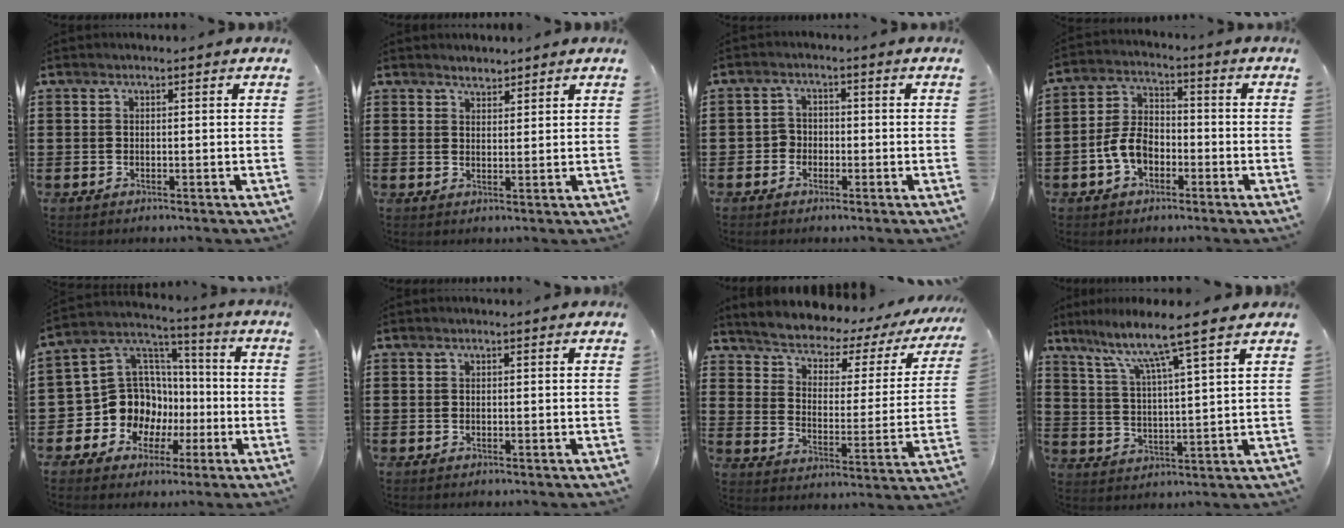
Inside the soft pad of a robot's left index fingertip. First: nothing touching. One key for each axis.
{"total": 2.0, "fx": 1.9, "fy": 0.5, "fz": -0.1, "tx": -0.002, "ty": 0.003, "tz": 0.037}
{"total": 2.3, "fx": -1.2, "fy": 1.9, "fz": 0.3, "tx": -0.016, "ty": 0.006, "tz": -0.029}
{"total": 6.2, "fx": -2.5, "fy": 4.0, "fz": 4.1, "tx": -0.099, "ty": 0.007, "tz": -0.053}
{"total": 12.7, "fx": -3.2, "fy": 11.5, "fz": 4.4, "tx": -0.129, "ty": -0.005, "tz": -0.050}
{"total": 0.0}
{"total": 3.7, "fx": 3.4, "fy": 0.8, "fz": 1.1, "tx": -0.044, "ty": -0.038, "tz": 0.049}
{"total": 7.9, "fx": 6.1, "fy": -0.7, "fz": 4.9, "tx": -0.116, "ty": -0.037, "tz": 0.098}